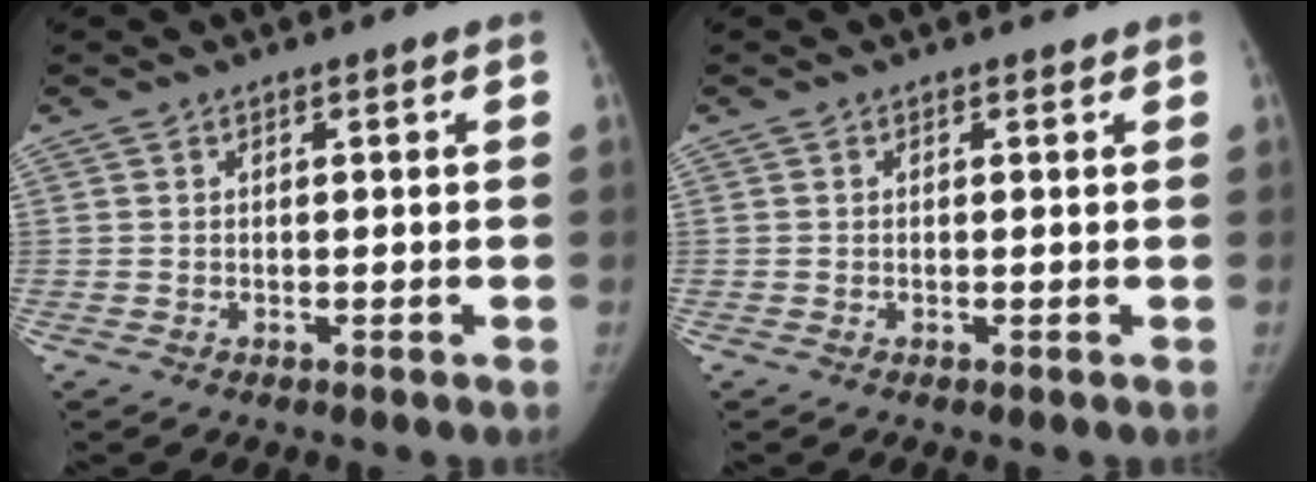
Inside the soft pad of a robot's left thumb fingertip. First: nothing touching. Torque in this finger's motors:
{"motor_torque": [1.75, 1.16, 0.29, -0.01, 0.06]}